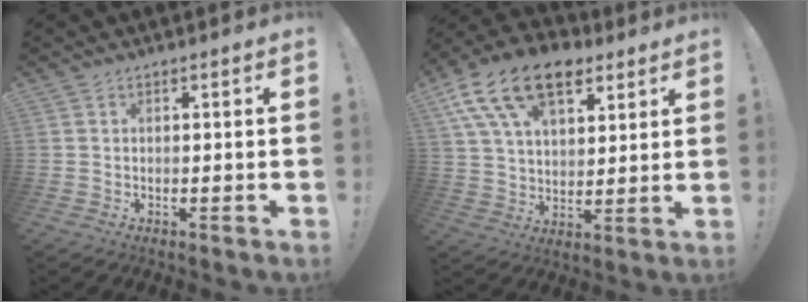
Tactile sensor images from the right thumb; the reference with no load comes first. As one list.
[{"total": 19.1, "force": [10.3, 11.0, 11.7], "torque": [-0.202, -0.052, 0.186]}]